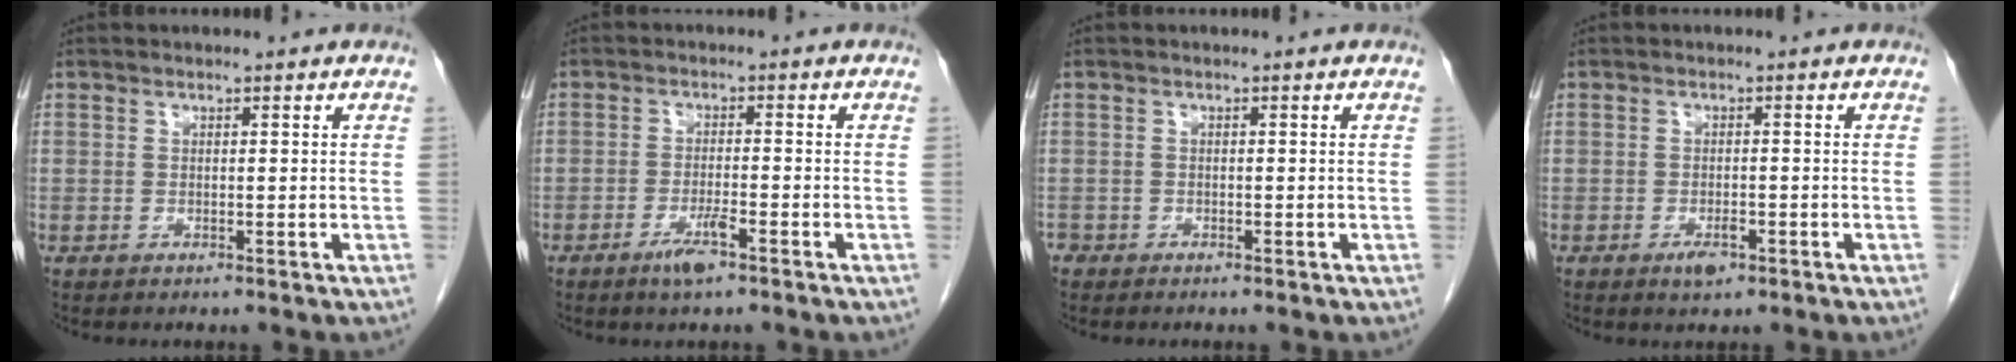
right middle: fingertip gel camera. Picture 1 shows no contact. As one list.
[{"total": 3.6, "force": [-2.3, 0.3, 2.8], "torque": [-0.056, -0.005, -0.042]}, {"total": 1.3, "force": [-0.9, 0.9, 0.3], "torque": [-0.011, 0.000, -0.017]}, {"total": 2.2, "force": [-1.3, 0.8, 1.6], "torque": [-0.026, 0.001, -0.018]}]